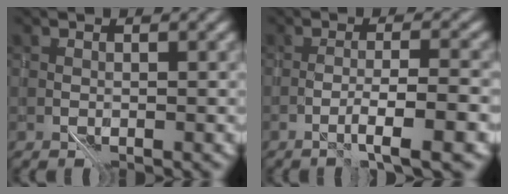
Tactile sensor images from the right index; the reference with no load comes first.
{"total": 3.2, "force": [-1.3, -0.1, 2.9], "torque": [-0.040, 0.013, -0.025]}